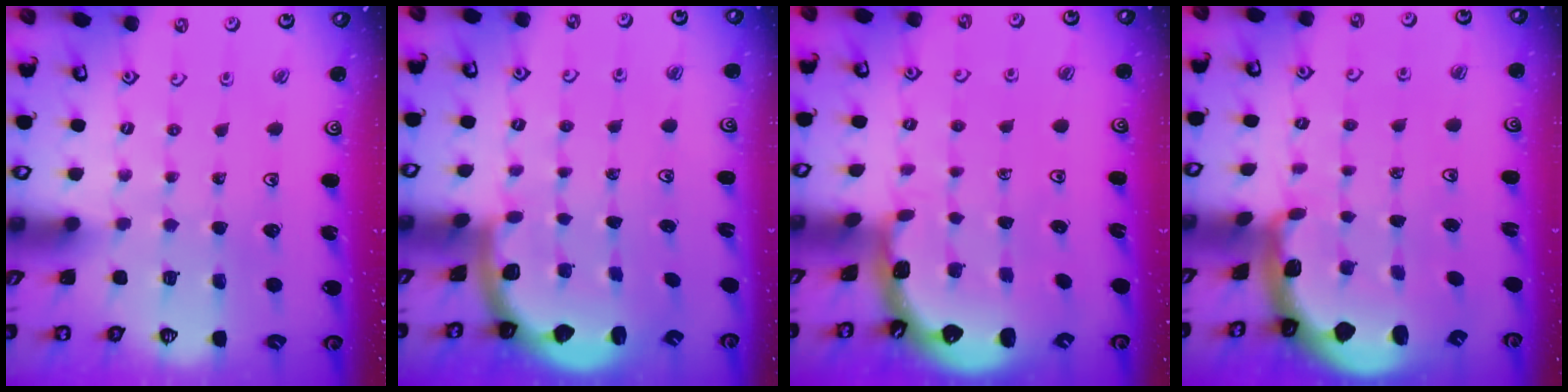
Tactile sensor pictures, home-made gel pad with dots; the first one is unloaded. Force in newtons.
{"total": 1.9, "press": 1.8, "slide": 0.5}
{"total": 1.0, "press": 1.0, "slide": 0.2}
{"total": 1.7, "press": 1.7, "slide": 0.4}